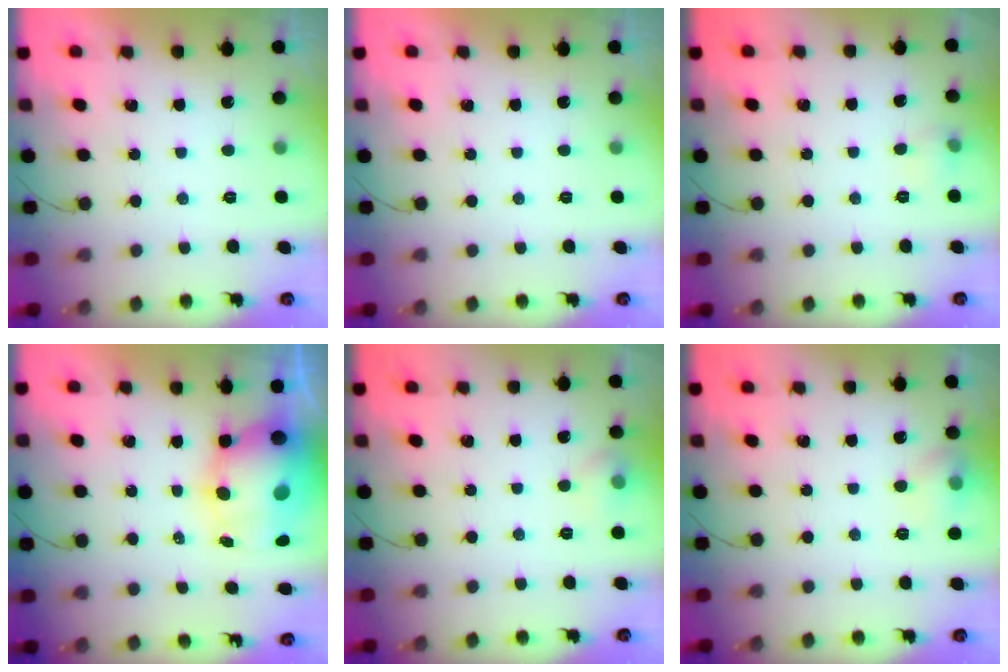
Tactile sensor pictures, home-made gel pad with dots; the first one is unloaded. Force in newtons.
{"total": 0.0}
{"total": 5.6, "press": 4.2, "slide": 3.6}
{"total": 12.5, "press": 12.1, "slide": 3.1}
{"total": 5.8, "press": 5.6, "slide": 1.7}
{"total": 7.8, "press": 7.6, "slide": 1.6}